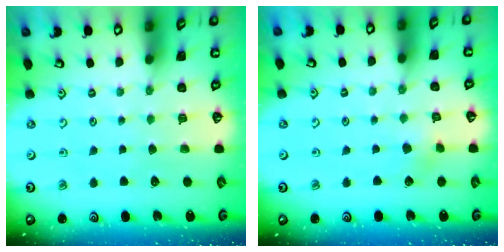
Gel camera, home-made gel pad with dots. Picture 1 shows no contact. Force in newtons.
{"total": 4.4, "press": 4.3, "slide": 0.9}